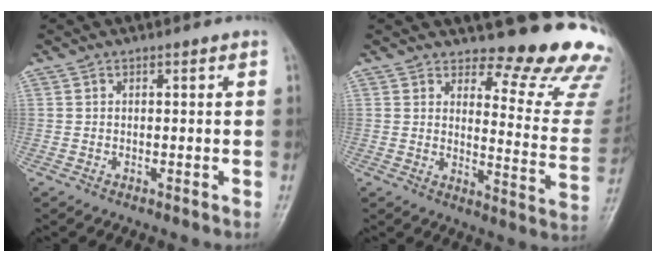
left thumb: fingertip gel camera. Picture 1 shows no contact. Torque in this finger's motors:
{"motor_torque": [0.71, 0.11, 0.62, -1.33, 0.06]}